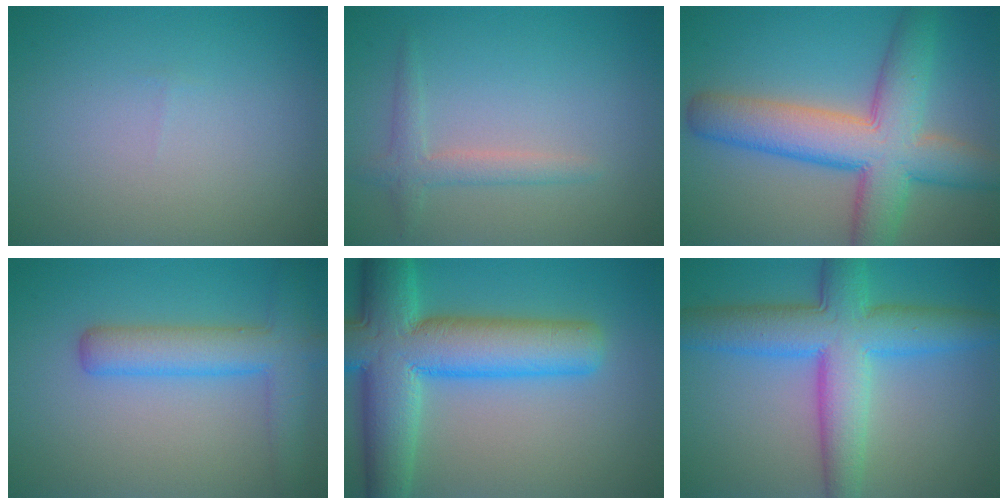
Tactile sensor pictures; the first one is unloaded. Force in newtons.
{"total": 2.0, "press": 2.0, "slide": 0.0}
{"total": 9.5, "press": 9.5, "slide": 0.4}
{"total": 5.0, "press": 5.0, "slide": 0.3}
{"total": 11.3, "press": 11.3, "slide": 0.7}
{"total": 8.6, "press": 8.6, "slide": 0.5}